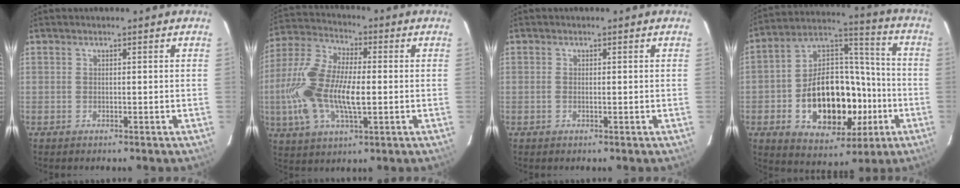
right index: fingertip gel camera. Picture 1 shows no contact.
{"total": 17.0, "force": [-1.9, 7.5, 15.1], "torque": [-0.322, 0.005, -0.040]}
{"total": 0.6, "force": [0.0, 0.3, 0.5], "torque": [-0.013, 0.000, -0.003]}
{"total": 22.0, "force": [-5.9, 13.9, 16.0], "torque": [-0.298, 0.045, -0.072]}